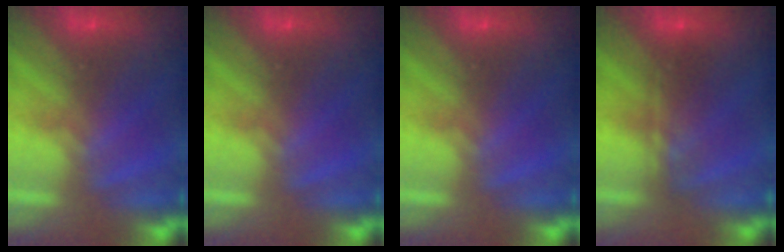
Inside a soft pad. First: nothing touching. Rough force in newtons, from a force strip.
{"total": 0.0}
{"total": 0.0}
{"total": 2.4}